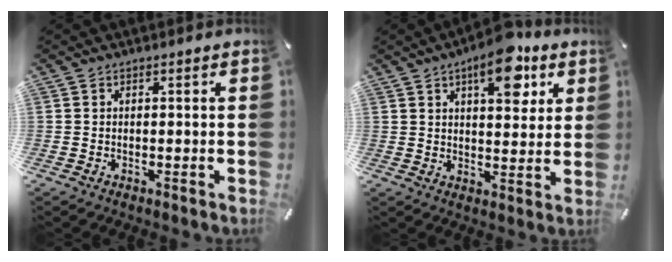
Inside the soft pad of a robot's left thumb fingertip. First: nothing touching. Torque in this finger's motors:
{"motor_torque": [2.11, 2.12, 1.23, -1.29, 0.39]}